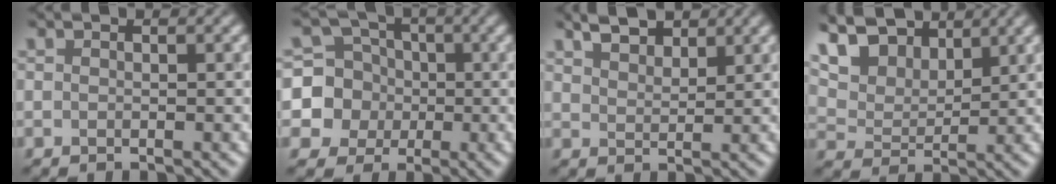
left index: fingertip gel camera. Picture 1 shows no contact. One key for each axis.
{"total": 6.4, "fx": -0.5, "fy": 6.3, "fz": 0.9, "tx": -0.015, "ty": 0.032, "tz": -0.033}
{"total": 3.0, "fx": 2.7, "fy": 0.9, "fz": 1.0, "tx": -0.013, "ty": 0.007, "tz": 0.052}
{"total": 10.5, "fx": 7.4, "fy": 5.8, "fz": 4.7, "tx": -0.123, "ty": 0.033, "tz": 0.125}